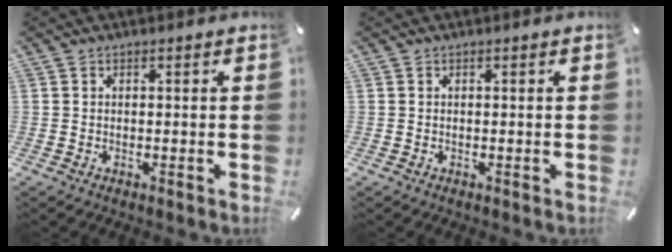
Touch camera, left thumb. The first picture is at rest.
{"total": 0.0}